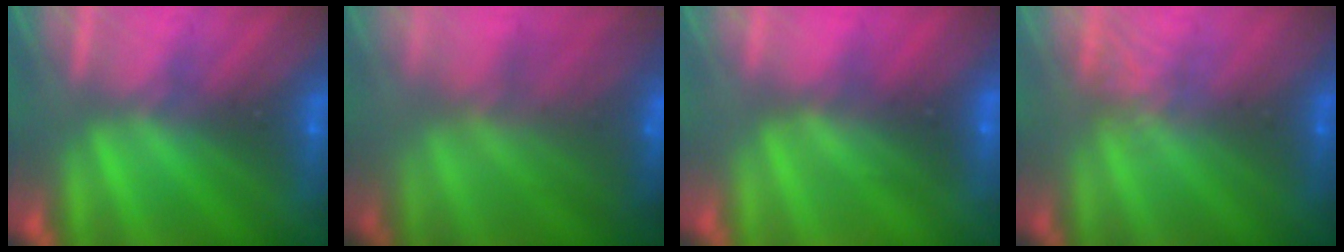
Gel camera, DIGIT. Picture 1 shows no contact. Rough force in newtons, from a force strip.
{"total": 9.2}
{"total": 2.8}
{"total": 1.7}